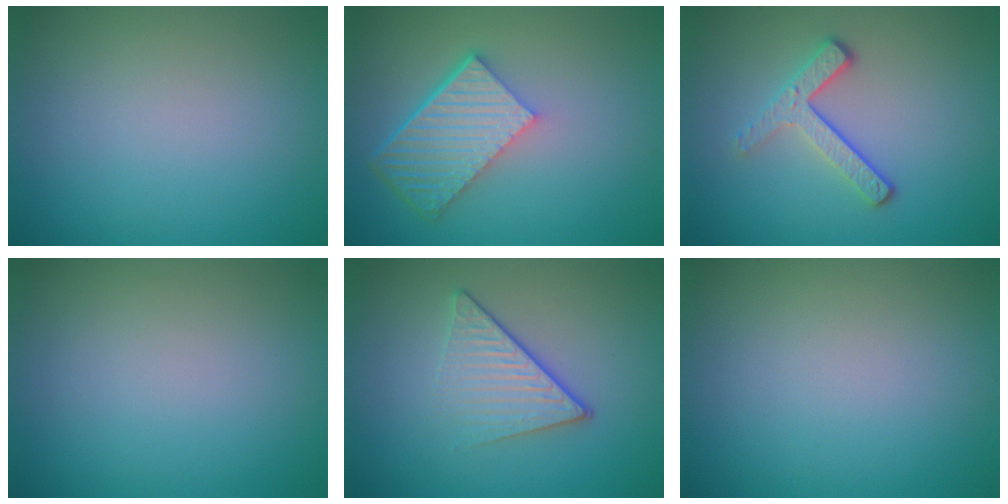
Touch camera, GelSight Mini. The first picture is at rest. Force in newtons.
{"total": 6.2, "press": 4.3, "slide": 4.5}
{"total": 3.2, "press": 2.4, "slide": 2.2}
{"total": 0.0}
{"total": 4.1, "press": 2.8, "slide": 3.1}
{"total": 0.0}